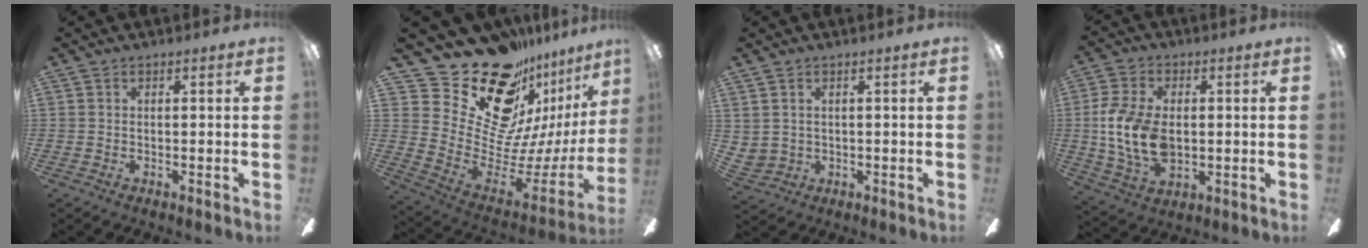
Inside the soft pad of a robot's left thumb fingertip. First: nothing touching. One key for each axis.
{"total": 26.7, "fx": 19.2, "fy": 13.7, "fz": 12.5, "tx": -0.205, "ty": -0.161, "tz": 0.378}
{"total": 2.2, "fx": 1.4, "fy": 1.7, "fz": 0.2, "tx": -0.010, "ty": -0.003, "tz": 0.027}
{"total": 14.5, "fx": -0.5, "fy": 9.3, "fz": 11.1, "tx": -0.249, "ty": 0.007, "tz": -0.007}